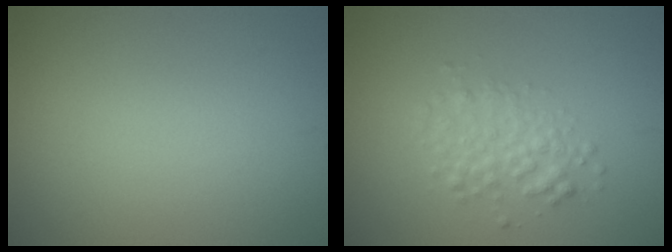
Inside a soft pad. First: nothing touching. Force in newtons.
{"total": 2.6, "press": 2.6, "slide": 0.0}